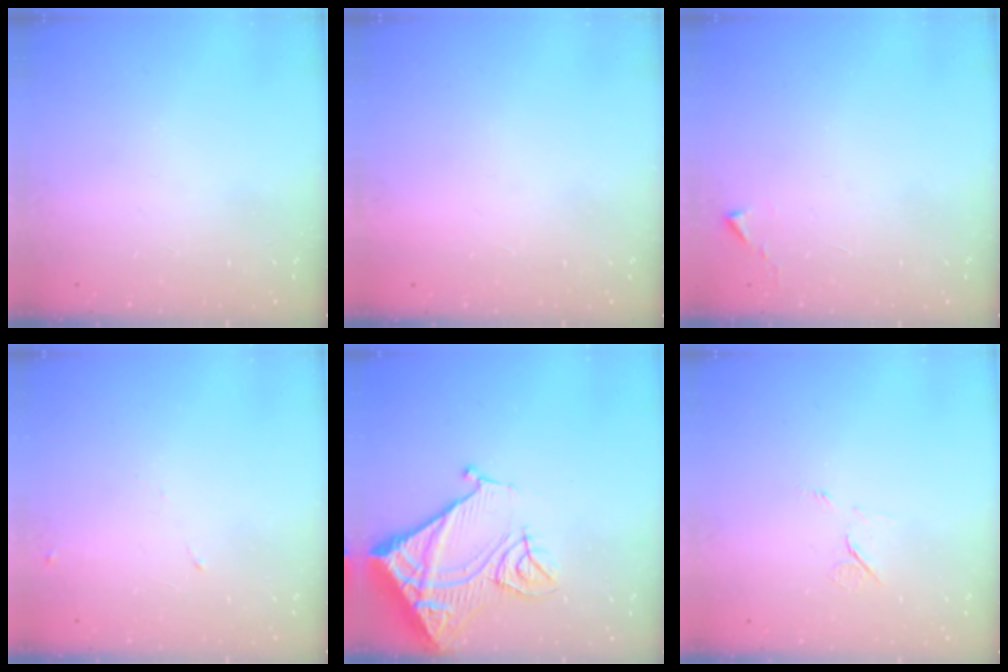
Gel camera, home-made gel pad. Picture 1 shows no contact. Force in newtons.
{"total": 1.5, "press": 1.5, "slide": 0.1}
{"total": 2.7, "press": 2.7, "slide": 0.5}
{"total": 4.3, "press": 4.3, "slide": 0.7}
{"total": 18.4, "press": 18.3, "slide": 2.4}
{"total": 6.0, "press": 6.0, "slide": 0.8}